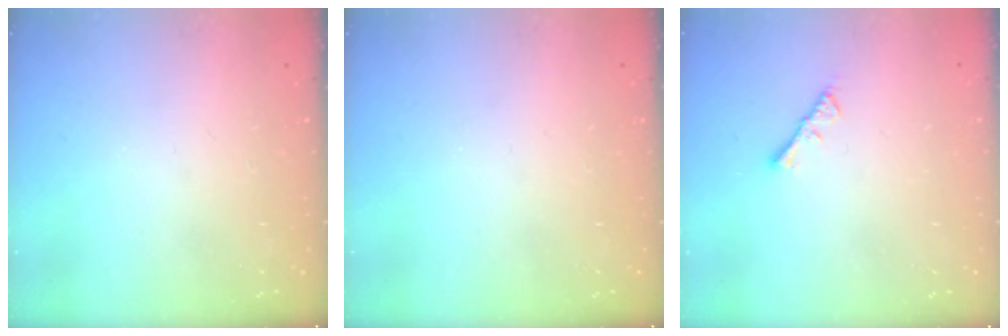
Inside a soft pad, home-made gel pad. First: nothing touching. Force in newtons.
{"total": 0.0}
{"total": 2.3, "press": 2.2, "slide": 0.4}